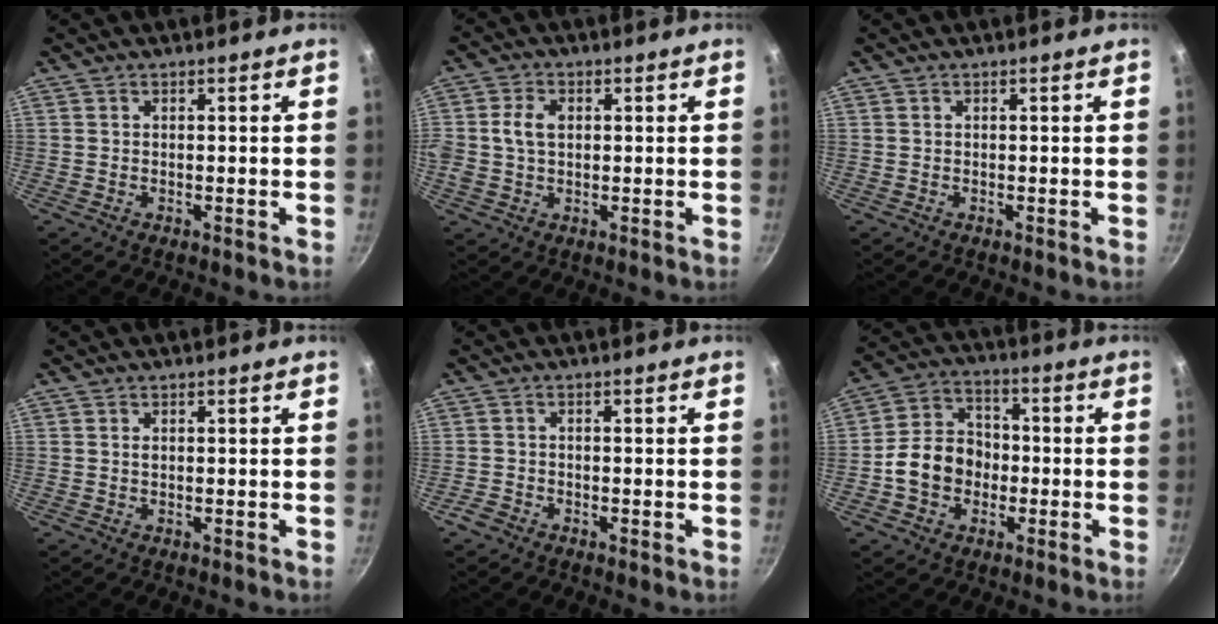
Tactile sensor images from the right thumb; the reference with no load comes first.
{"total": 5.6, "force": [0.7, 4.0, 3.9], "torque": [-0.067, 0.008, 0.007]}
{"total": 0.0}
{"total": 0.6, "force": [0.2, 0.4, 0.4], "torque": [-0.008, 0.001, 0.003]}
{"total": 2.1, "force": [-1.5, 1.2, 0.8], "torque": [-0.021, 0.011, -0.030]}
{"total": 11.1, "force": [-2.1, 9.0, 6.0], "torque": [-0.074, 0.033, -0.049]}